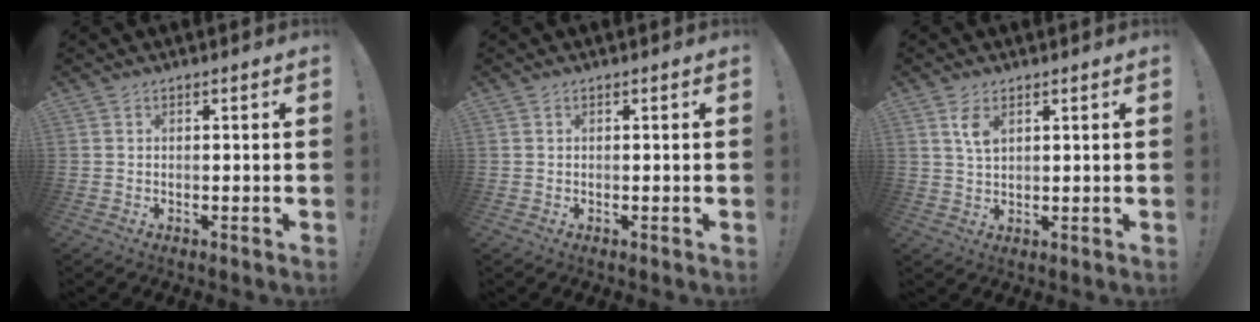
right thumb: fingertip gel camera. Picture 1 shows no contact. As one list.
[{"total": 0.0}, {"total": 4.5, "force": [2.4, 2.0, 3.3], "torque": [-0.046, -0.013, 0.039]}]